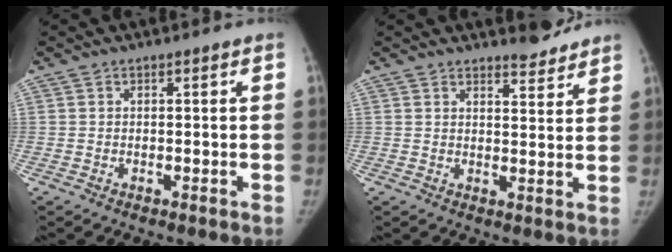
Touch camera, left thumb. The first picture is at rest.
{"total": 4.5, "force": [4.1, 1.0, 1.3], "torque": [-0.004, -0.037, 0.059]}